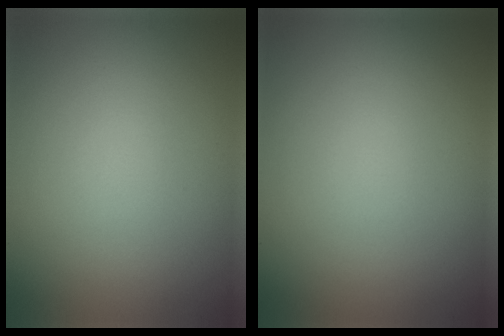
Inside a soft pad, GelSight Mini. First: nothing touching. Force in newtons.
{"total": 0.0}